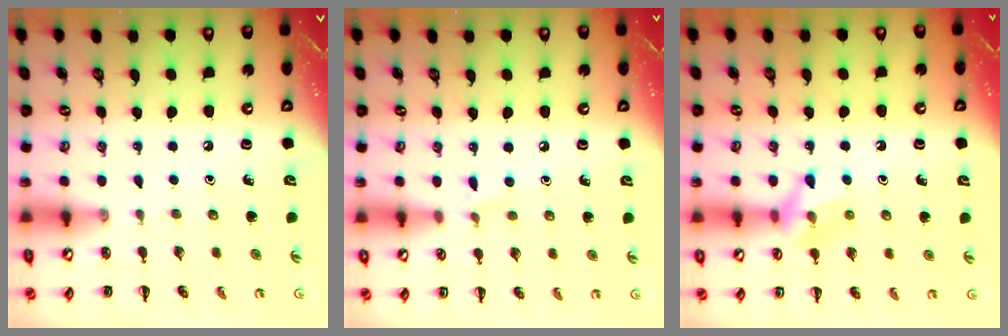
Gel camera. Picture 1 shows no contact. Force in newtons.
{"total": 3.6, "press": 3.4, "slide": 1.1}
{"total": 9.4, "press": 9.4, "slide": 0.6}